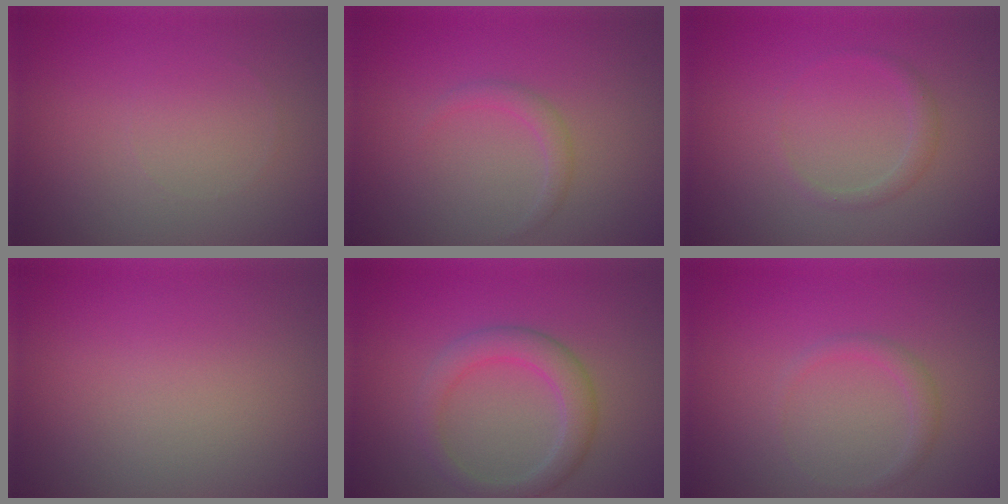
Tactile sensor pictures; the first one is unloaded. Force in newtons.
{"total": 1.2, "press": 1.1, "slide": 0.1}
{"total": 1.2, "press": 1.2, "slide": 0.0}
{"total": 0.0}
{"total": 3.2, "press": 3.2, "slide": 0.3}
{"total": 1.2, "press": 1.2, "slide": 0.0}